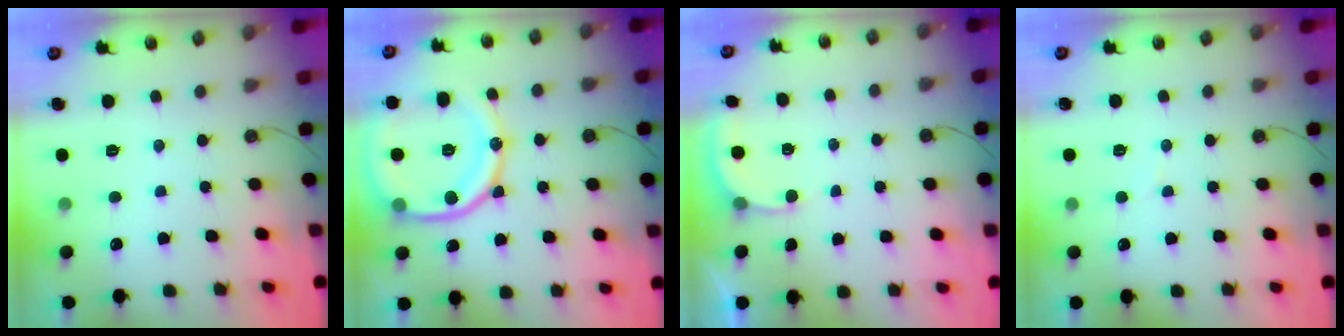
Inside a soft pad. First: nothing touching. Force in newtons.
{"total": 18.9, "press": 18.8, "slide": 2.3}
{"total": 2.6, "press": 2.6, "slide": 0.2}
{"total": 4.7, "press": 4.6, "slide": 0.3}